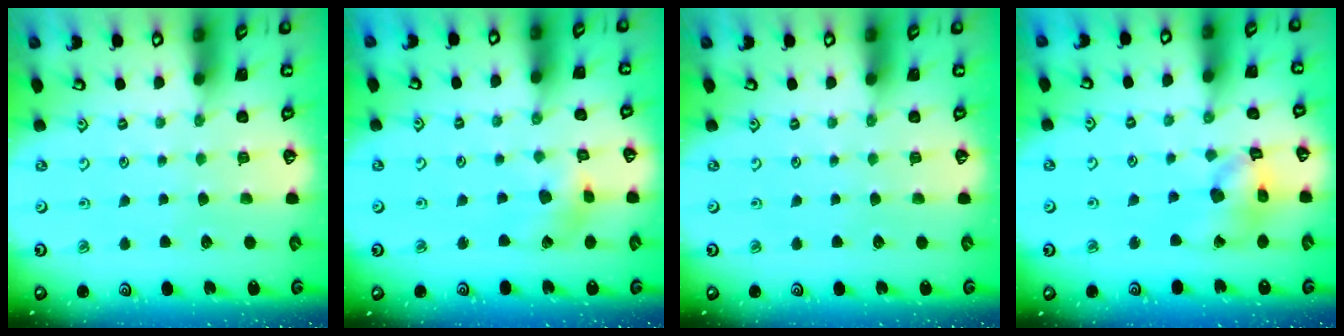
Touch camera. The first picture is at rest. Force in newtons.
{"total": 6.2, "press": 6.2, "slide": 0.8}
{"total": 0.0}
{"total": 12.0, "press": 11.8, "slide": 1.7}